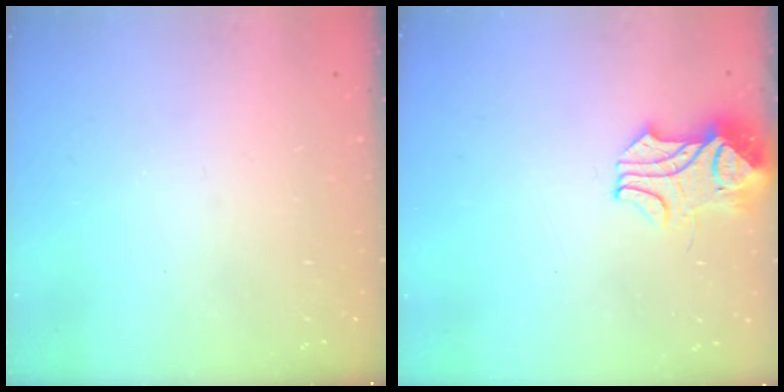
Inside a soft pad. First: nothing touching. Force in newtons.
{"total": 2.4, "press": 2.2, "slide": 1.0}